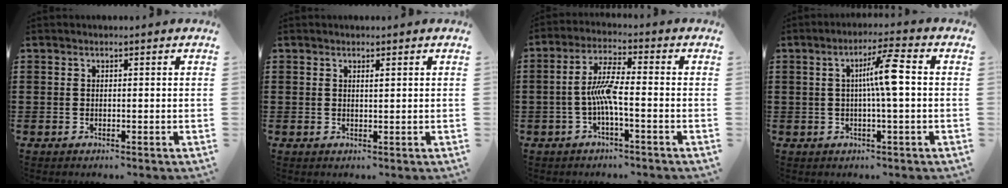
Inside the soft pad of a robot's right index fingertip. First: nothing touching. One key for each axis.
{"total": 0.6, "fx": 0.3, "fy": 0.0, "fz": 0.5, "tx": -0.011, "ty": 0.000, "tz": 0.006}
{"total": 6.1, "fx": -1.5, "fy": 1.1, "fz": 5.8, "tx": -0.125, "ty": -0.003, "tz": -0.036}
{"total": 6.3, "fx": 0.2, "fy": 0.2, "fz": 6.3, "tx": -0.118, "ty": 0.002, "tz": -0.004}